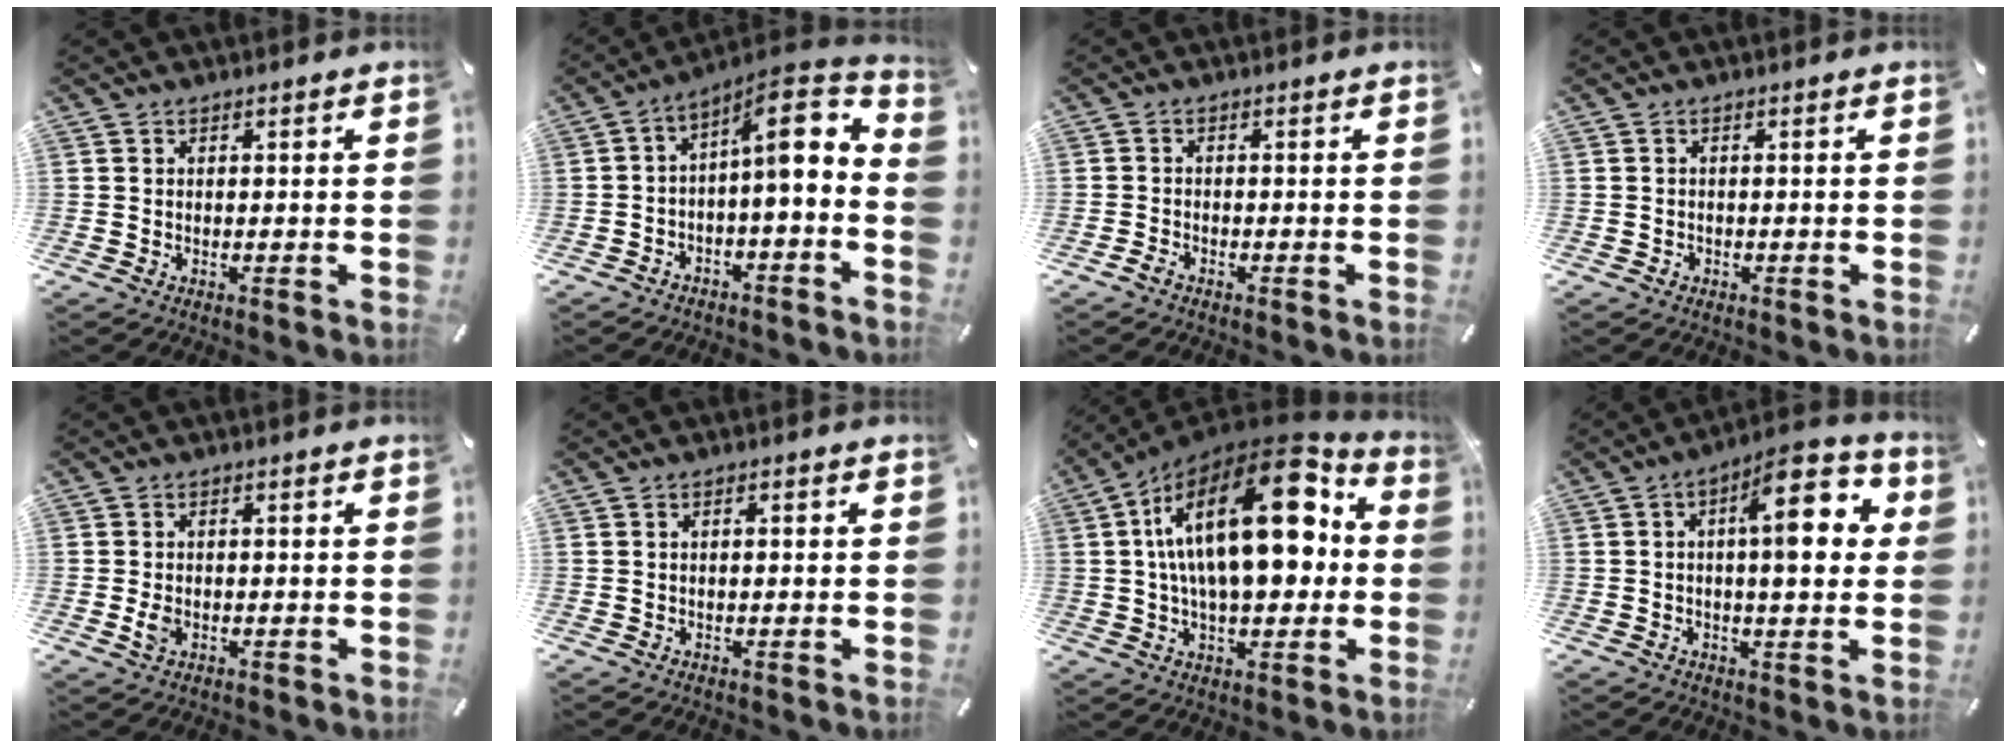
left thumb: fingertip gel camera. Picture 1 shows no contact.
{"total": 8.8, "force": [0.9, 2.9, 8.3], "torque": [-0.114, -0.030, 0.008]}
{"total": 1.4, "force": [-1.2, 0.5, 0.5], "torque": [-0.009, 0.004, -0.022]}
{"total": 0.6, "force": [-0.4, 0.5, 0.1], "torque": [-0.003, 0.003, -0.008]}
{"total": 2.5, "force": [-0.5, 1.6, 1.7], "torque": [-0.045, -0.002, -0.011]}
{"total": 0.9, "force": [0.0, 0.4, 0.8], "torque": [-0.016, 0.002, -0.001]}
{"total": 25.1, "force": [6.1, 11.9, 21.3], "torque": [-0.362, -0.031, 0.090]}
{"total": 14.2, "force": [3.8, 4.9, 12.8], "torque": [-0.171, -0.019, 0.054]}